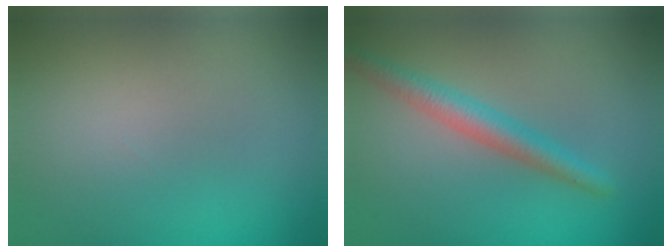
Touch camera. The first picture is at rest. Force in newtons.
{"total": 2.9, "press": 2.9, "slide": 0.1}